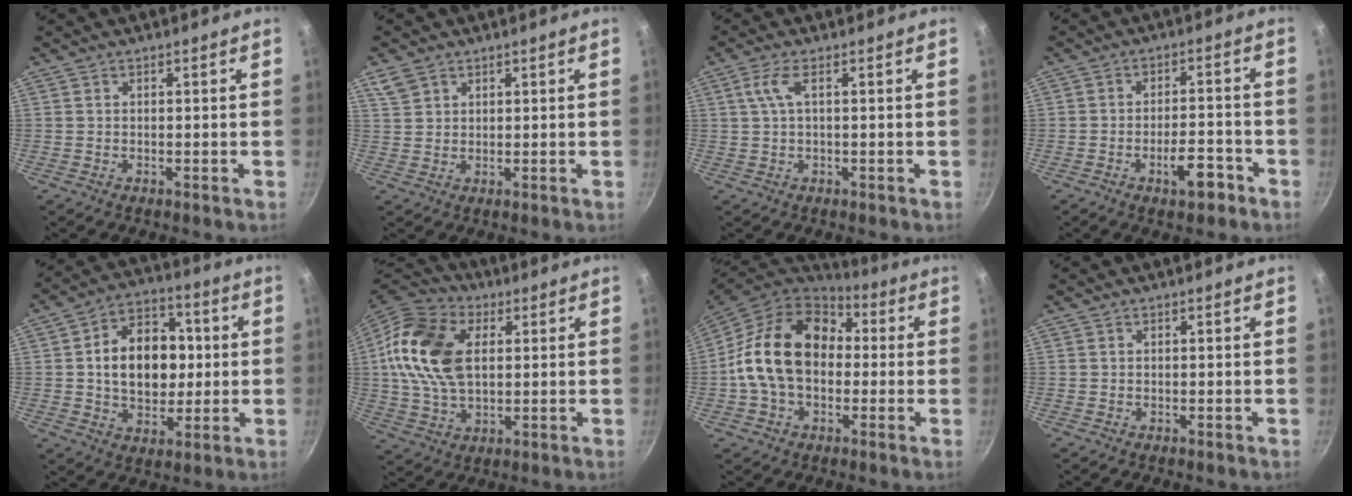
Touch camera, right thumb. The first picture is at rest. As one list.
[{"total": 3.9, "force": [2.4, 2.6, 1.6], "torque": [-0.025, -0.001, 0.049]}, {"total": 3.5, "force": [0.8, 0.8, 3.3], "torque": [-0.077, 0.006, 0.018]}, {"total": 6.8, "force": [-3.7, 2.7, 5.0], "torque": [-0.056, 0.028, -0.053]}, {"total": 15.9, "force": [1.1, 11.3, 11.1], "torque": [-0.131, 0.019, 0.012]}, {"total": 17.9, "force": [3.4, 11.5, 13.2], "torque": [-0.234, 0.006, 0.053]}, {"total": 18.4, "force": [0.6, 13.3, 12.8], "torque": [-0.198, 0.039, -0.003]}, {"total": 0.0}]